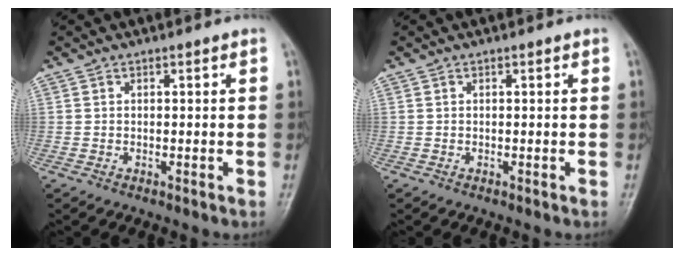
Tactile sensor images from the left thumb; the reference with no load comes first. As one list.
[{"total": 0.0}]